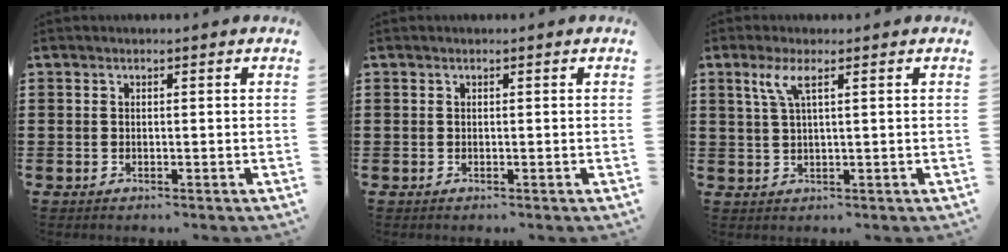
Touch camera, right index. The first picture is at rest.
{"total": 0.0}
{"total": 3.6, "force": [1.5, 0.5, 3.2], "torque": [-0.076, 0.002, 0.022]}